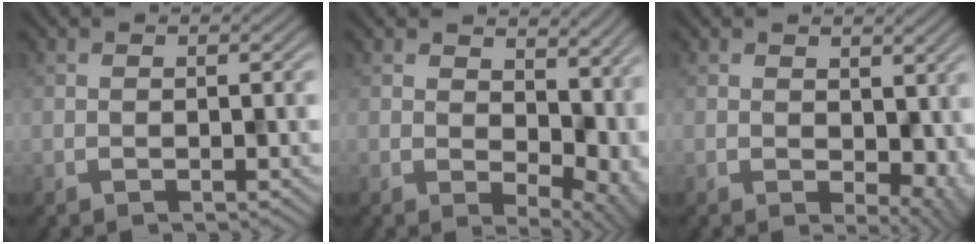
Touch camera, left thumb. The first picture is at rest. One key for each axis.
{"total": 8.9, "fx": 2.7, "fy": 5.5, "fz": 6.4, "tx": -0.091, "ty": -0.021, "tz": 0.061}
{"total": 5.8, "fx": 0.5, "fy": 3.8, "fz": 4.3, "tx": -0.064, "ty": -0.020, "tz": 0.019}